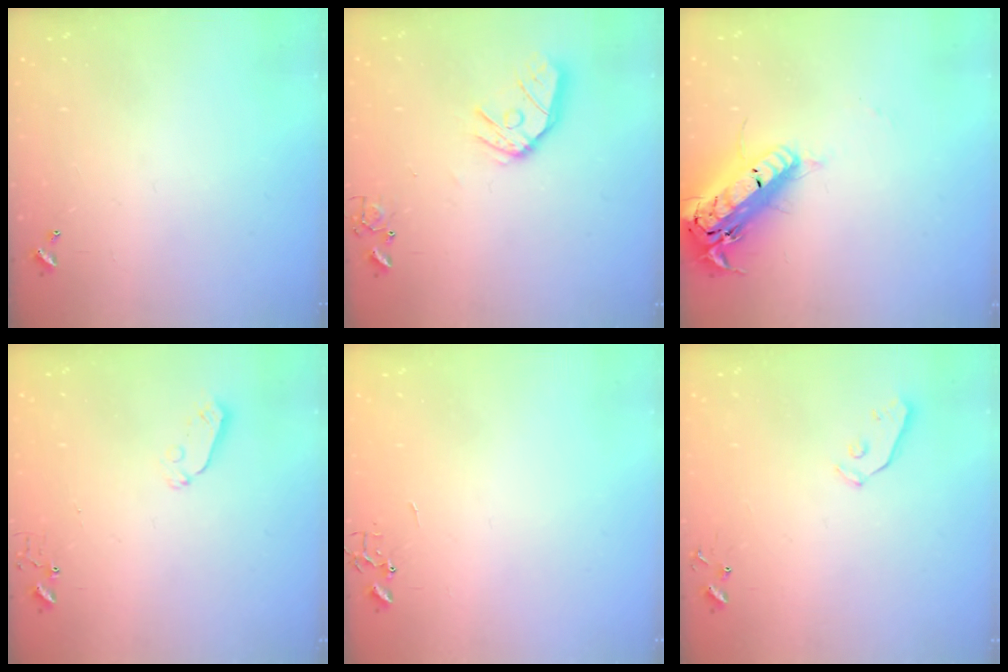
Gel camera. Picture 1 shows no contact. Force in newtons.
{"total": 13.2, "press": 13.1, "slide": 1.5}
{"total": 21.3, "press": 20.9, "slide": 4.3}
{"total": 4.6, "press": 4.6, "slide": 0.3}
{"total": 0.0}
{"total": 3.9, "press": 3.9, "slide": 0.3}